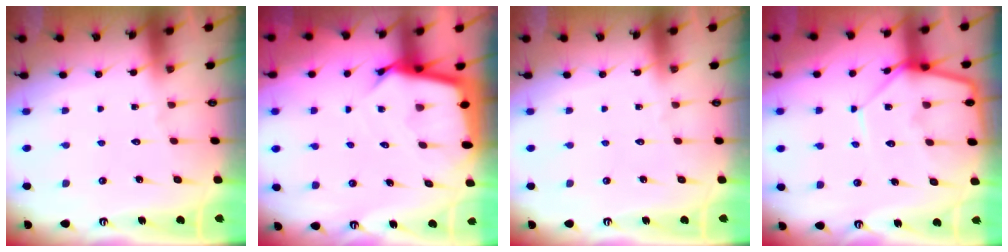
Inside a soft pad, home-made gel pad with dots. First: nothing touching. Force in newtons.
{"total": 5.6, "press": 5.6, "slide": 0.5}
{"total": 0.0}
{"total": 10.4, "press": 10.4, "slide": 0.8}